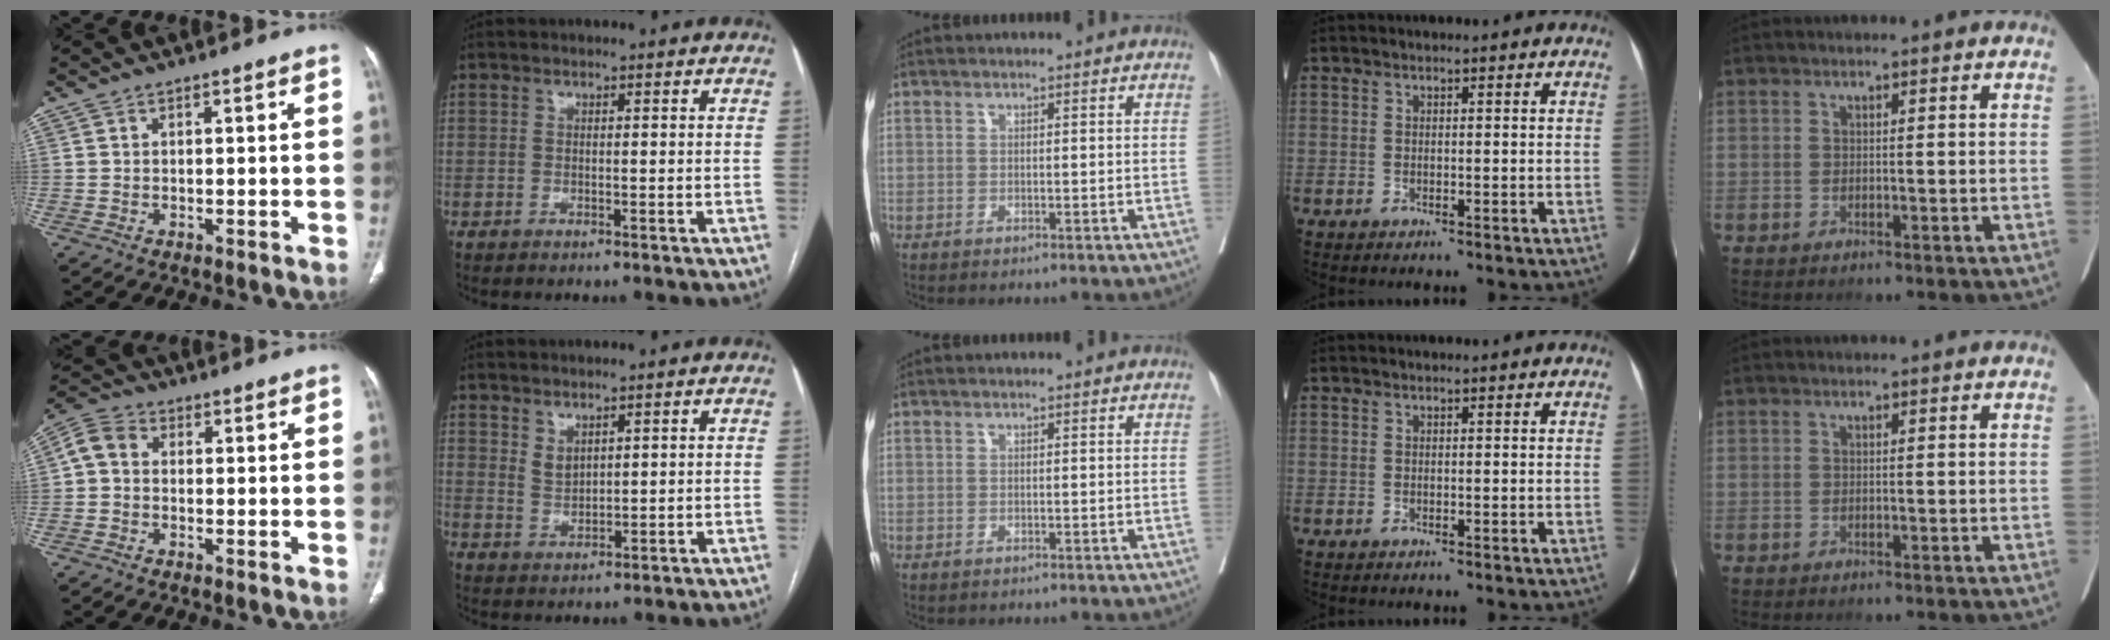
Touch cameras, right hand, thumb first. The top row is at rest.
{"thumb": {"total": 5.1, "force": [0.2, 4.0, 3.2], "torque": [-0.058, 0.017, -0.011]}, "index": {"total": 2.5, "force": [1.7, 1.3, 1.3], "torque": [-0.027, -0.003, 0.043]}}